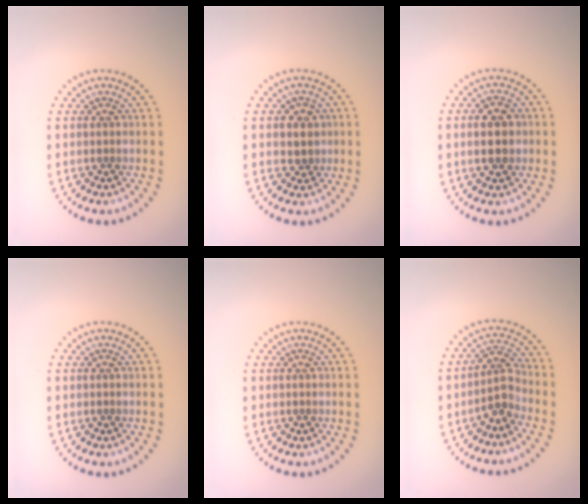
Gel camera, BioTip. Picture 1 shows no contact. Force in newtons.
{"total": 1.7, "press": 1.6, "slide": 0.8}
{"total": 4.2, "press": 4.2, "slide": 0.1}
{"total": 0.0}
{"total": 0.0}
{"total": 2.7, "press": 2.1, "slide": 1.7}